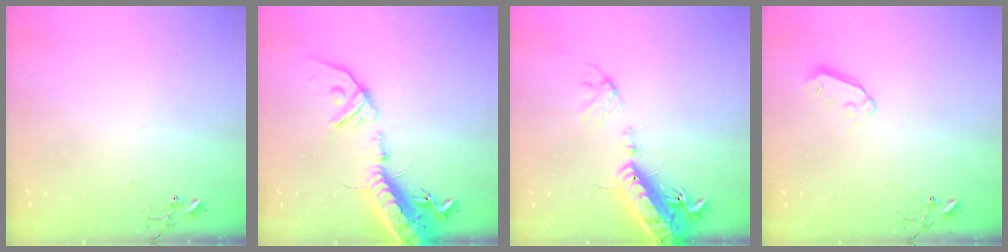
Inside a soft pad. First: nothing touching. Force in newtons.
{"total": 20.4, "press": 19.9, "slide": 4.3}
{"total": 17.9, "press": 17.4, "slide": 3.9}
{"total": 5.2, "press": 5.1, "slide": 0.5}